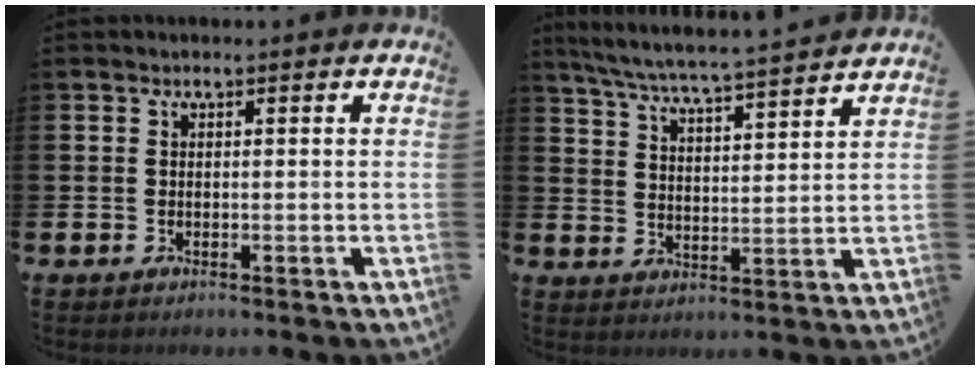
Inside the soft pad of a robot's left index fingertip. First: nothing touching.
{"total": 6.3, "force": [6.0, -0.2, 1.9], "torque": [-0.062, -0.045, 0.104]}